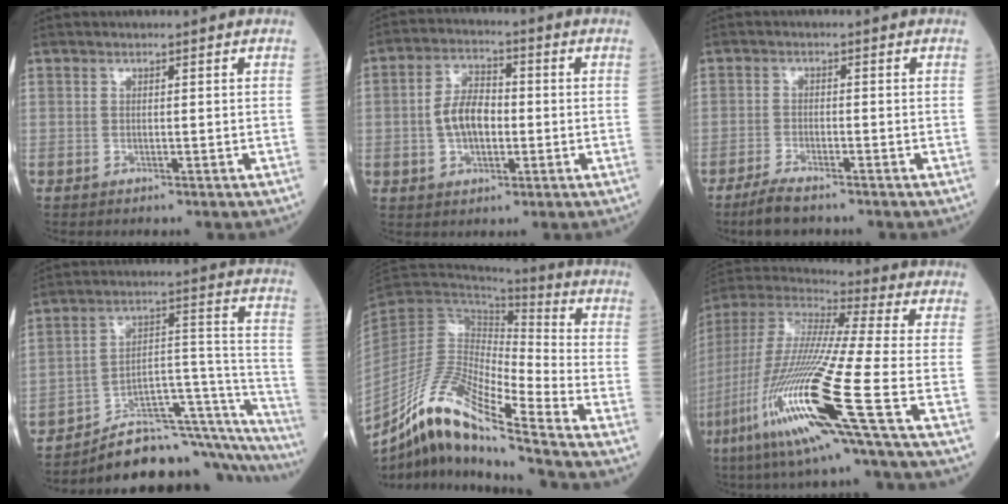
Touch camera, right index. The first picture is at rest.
{"total": 6.9, "force": [-0.7, 3.9, 5.7], "torque": [-0.114, 0.015, -0.015]}
{"total": 4.1, "force": [-3.3, 0.7, 2.2], "torque": [-0.051, -0.008, -0.061]}
{"total": 24.0, "force": [-21.2, 5.4, 10.0], "torque": [-0.056, 0.059, -0.297]}
{"total": 16.3, "force": [-11.5, 1.1, 11.6], "torque": [-0.218, -0.008, -0.210]}
{"total": 22.0, "force": [-9.3, -0.9, 19.9], "torque": [-0.443, -0.057, -0.192]}